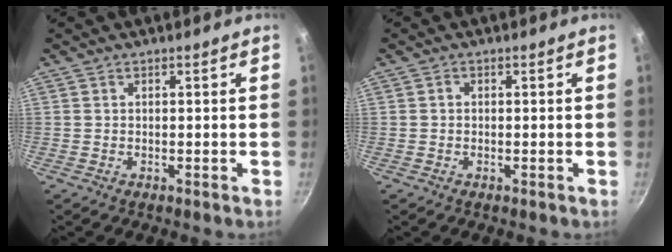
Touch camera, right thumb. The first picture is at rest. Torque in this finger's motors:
{"motor_torque": [0.17, 0.03, 0.30, -0.15, -0.02]}